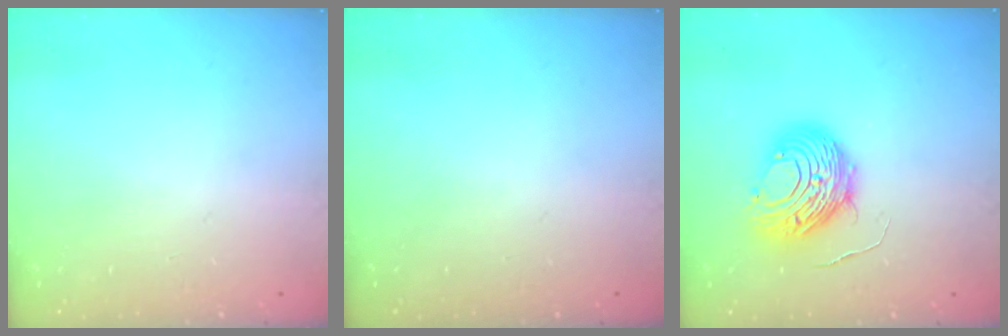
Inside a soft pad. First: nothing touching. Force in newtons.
{"total": 0.0}
{"total": 11.0, "press": 11.0, "slide": 1.0}